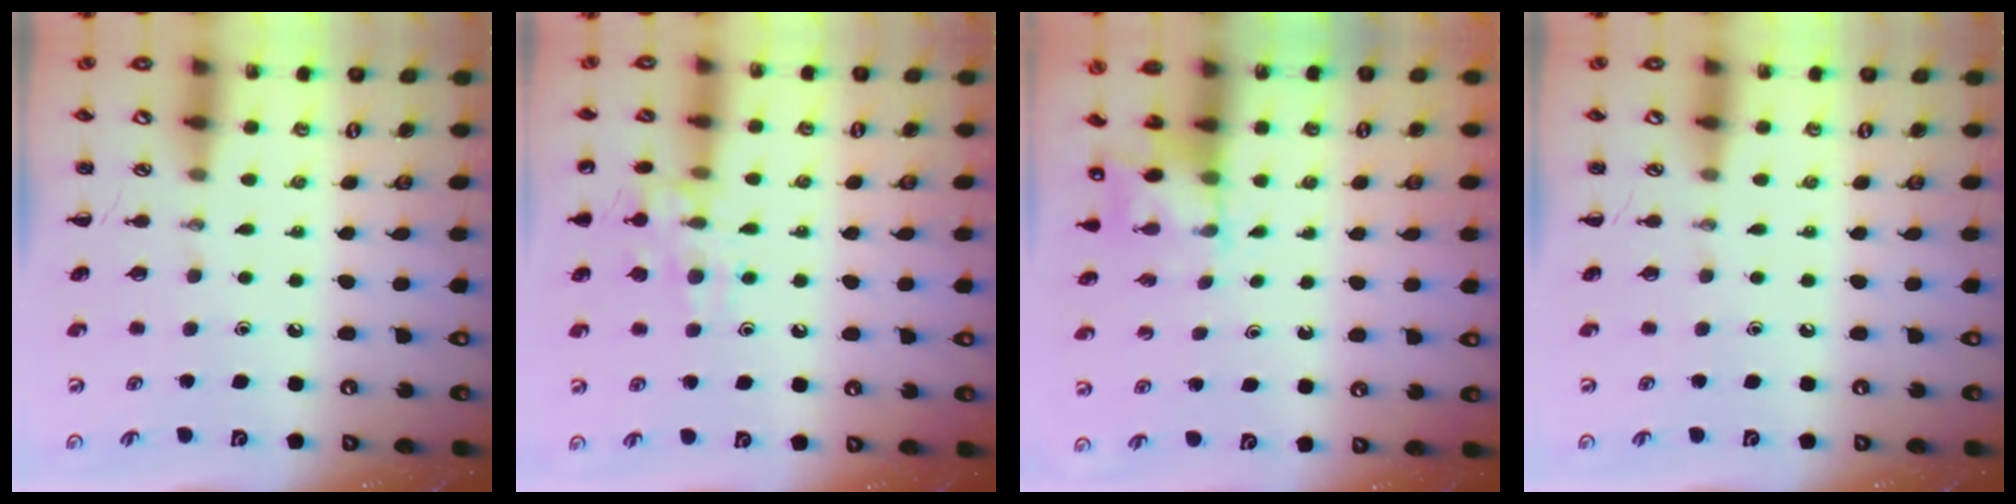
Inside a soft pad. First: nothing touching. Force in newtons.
{"total": 11.9, "press": 11.8, "slide": 0.8}
{"total": 3.6, "press": 3.5, "slide": 0.8}
{"total": 0.0}